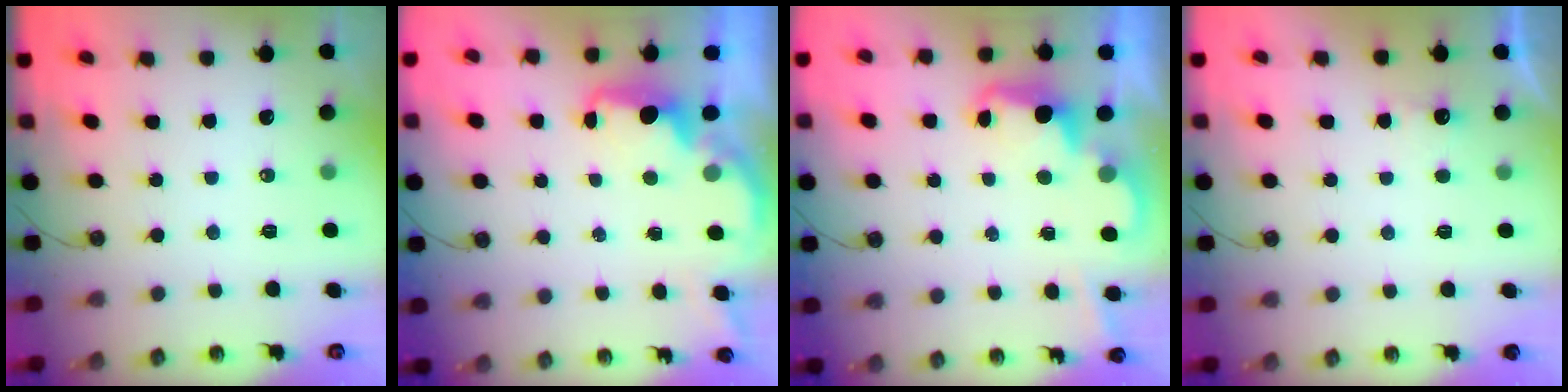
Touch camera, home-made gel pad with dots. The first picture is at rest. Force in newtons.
{"total": 2.1, "press": 2.0, "slide": 0.8}
{"total": 2.5, "press": 2.4, "slide": 0.6}
{"total": 1.0, "press": 0.7, "slide": 0.8}